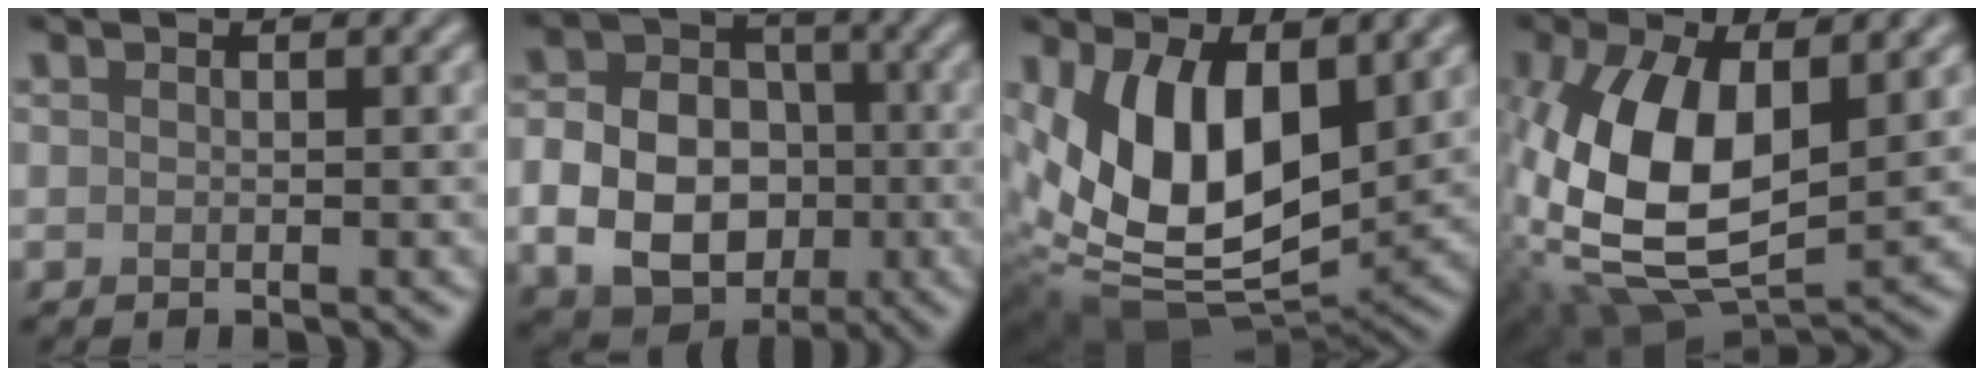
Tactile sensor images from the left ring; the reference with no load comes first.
{"total": 9.9, "force": [-2.1, 7.5, 6.0], "torque": [-0.102, -0.014, -0.048]}
{"total": 12.0, "force": [2.6, 6.5, 9.8], "torque": [-0.181, -0.019, 0.042]}
{"total": 13.0, "force": [0.2, 6.8, 11.0], "torque": [-0.243, -0.005, 0.001]}